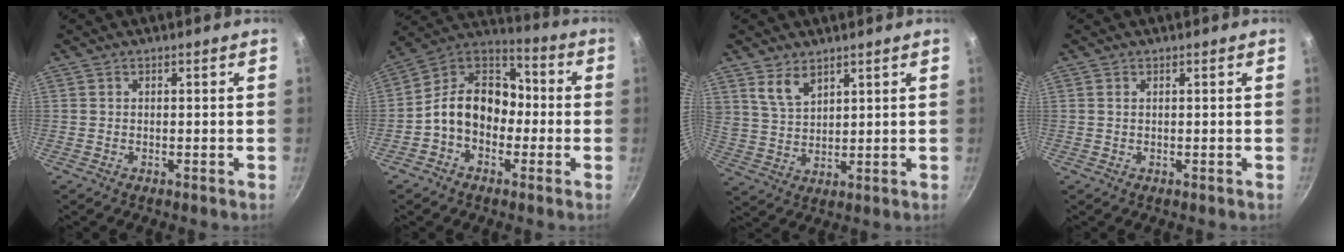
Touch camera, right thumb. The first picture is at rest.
{"total": 13.9, "force": [-2.5, 10.6, 8.7], "torque": [-0.099, 0.053, -0.067]}
{"total": 6.1, "force": [4.0, 3.2, 3.3], "torque": [-0.054, -0.022, 0.085]}
{"total": 0.6, "force": [0.2, 0.3, 0.4], "torque": [-0.008, 0.001, 0.003]}